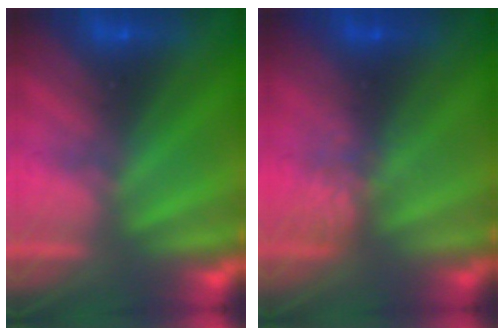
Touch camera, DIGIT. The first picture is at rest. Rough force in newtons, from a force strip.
{"total": 4.4}